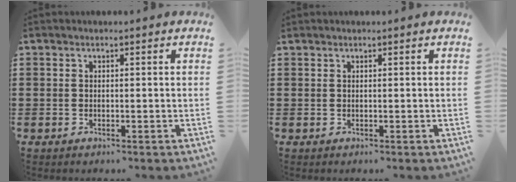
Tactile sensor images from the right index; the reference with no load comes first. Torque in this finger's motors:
{"motor_torque": [-0.90, 1.24, -0.03, 0.00]}